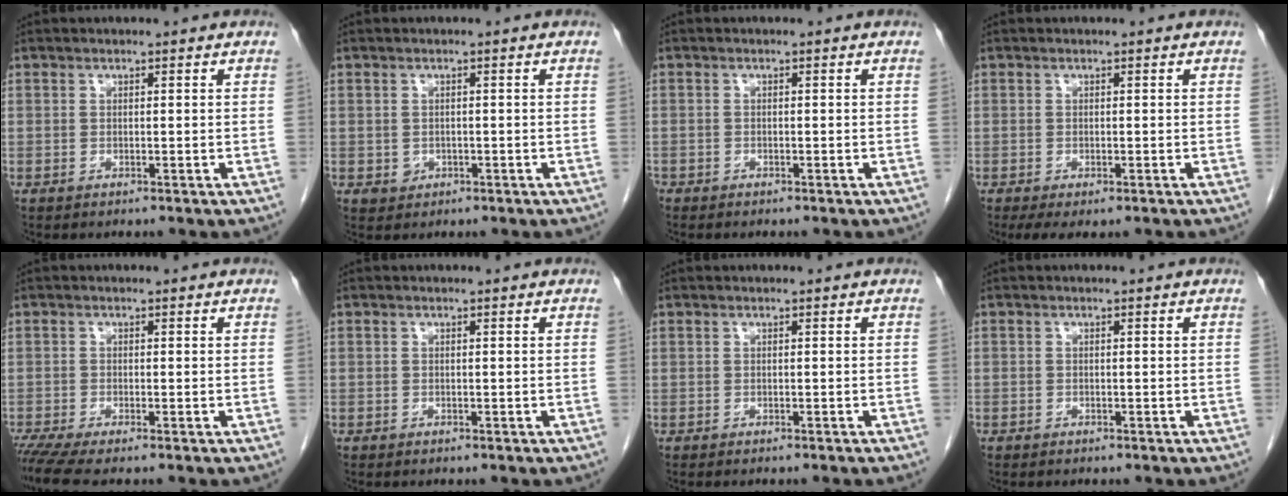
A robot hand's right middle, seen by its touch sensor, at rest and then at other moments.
{"total": 2.1, "force": [-0.6, 1.9, 0.6], "torque": [-0.008, 0.003, 0.001]}
{"total": 0.9, "force": [-0.8, 0.4, 0.2], "torque": [-0.004, 0.000, -0.012]}
{"total": 4.0, "force": [-2.8, 1.5, 2.5], "torque": [-0.036, -0.011, -0.041]}
{"total": 4.2, "force": [-3.4, 0.0, 2.5], "torque": [-0.043, -0.011, -0.064]}
{"total": 0.0}
{"total": 2.3, "force": [-2.0, -0.2, 1.0], "torque": [-0.014, 0.003, -0.023]}
{"total": 0.7, "force": [-0.5, 0.4, 0.1], "torque": [-0.004, 0.002, -0.008]}